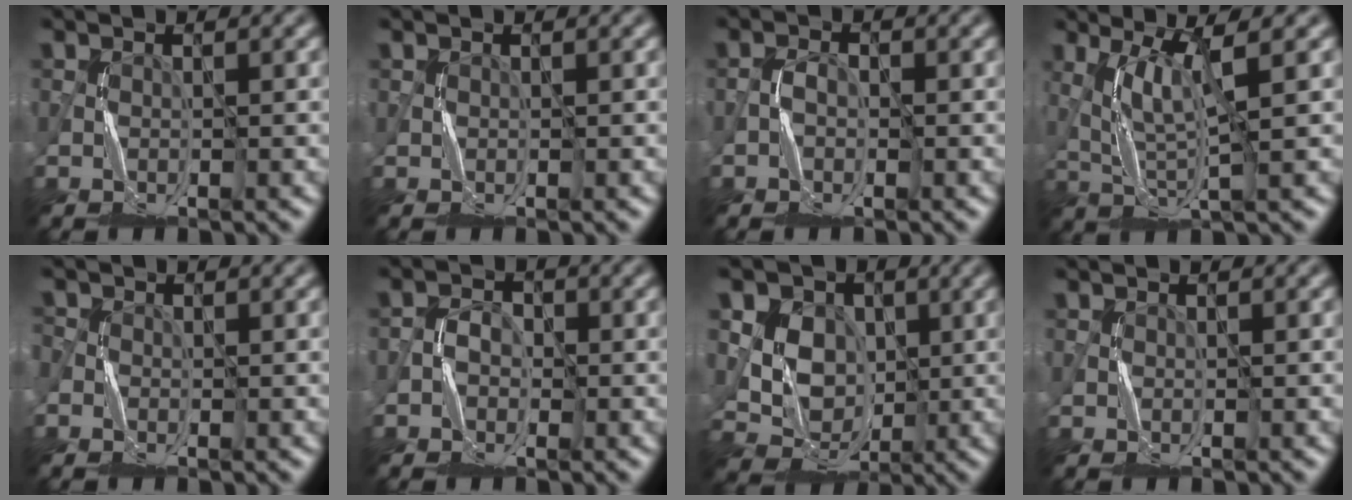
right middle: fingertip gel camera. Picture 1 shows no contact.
{"total": 0.0}
{"total": 1.3, "force": [-0.9, 0.7, 0.6], "torque": [-0.006, 0.005, -0.019]}
{"total": 3.9, "force": [1.2, 0.5, 3.7], "torque": [-0.082, -0.006, 0.033]}
{"total": 1.3, "force": [-0.7, 1.0, 0.3], "torque": [-0.004, -0.001, -0.015]}
{"total": 1.6, "force": [-1.0, 1.3, 0.2], "torque": [0.010, 0.003, -0.023]}
{"total": 7.5, "force": [1.7, 6.4, 3.5], "torque": [-0.060, 0.010, 0.029]}
{"total": 0.0}